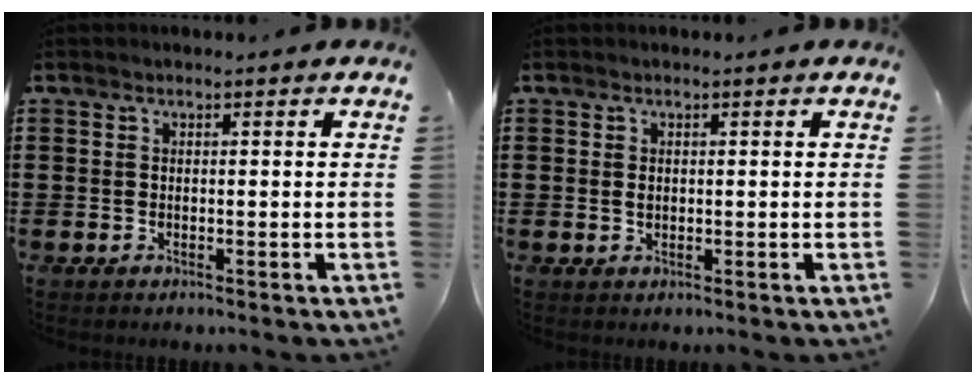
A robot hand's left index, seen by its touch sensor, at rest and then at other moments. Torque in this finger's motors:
{"motor_torque": [0.21, 0.16, 0.17, 0.01]}